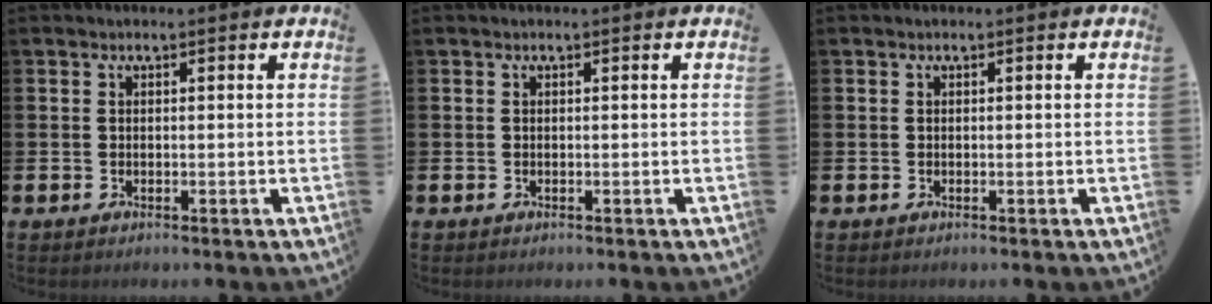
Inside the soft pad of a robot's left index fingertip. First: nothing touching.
{"total": 0.0}
{"total": 0.0}